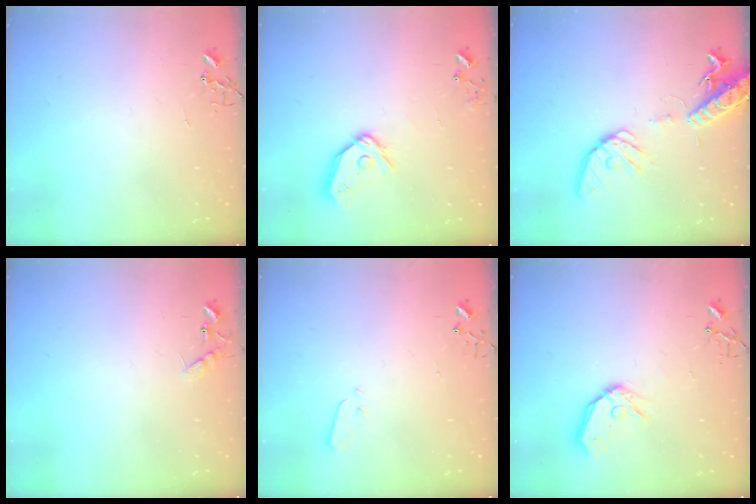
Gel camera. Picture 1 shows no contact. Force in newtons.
{"total": 12.2, "press": 12.1, "slide": 1.5}
{"total": 16.1, "press": 15.8, "slide": 3.0}
{"total": 7.6, "press": 7.6, "slide": 0.7}
{"total": 2.9, "press": 2.9, "slide": 0.4}
{"total": 11.3, "press": 11.2, "slide": 1.5}